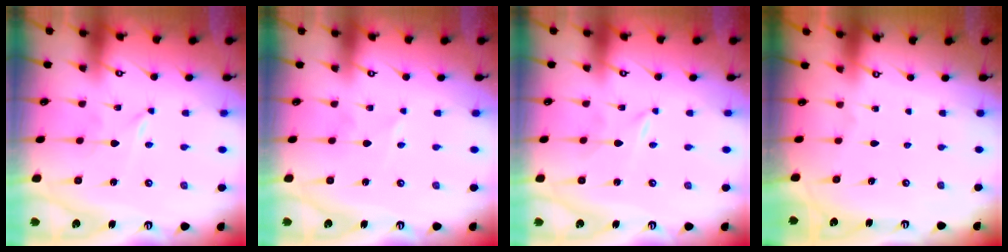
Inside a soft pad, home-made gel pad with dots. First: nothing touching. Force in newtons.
{"total": 2.0, "press": 2.0, "slide": 0.3}
{"total": 0.0}
{"total": 0.0}